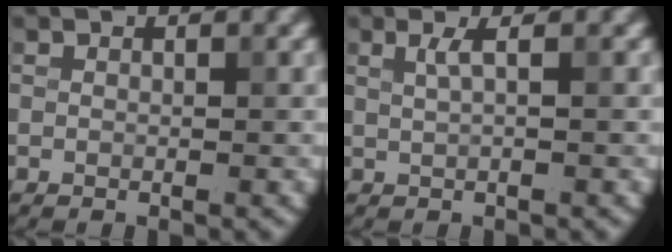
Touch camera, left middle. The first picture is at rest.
{"total": 1.6, "force": [0.6, 0.4, 1.4], "torque": [-0.024, 0.000, 0.010]}